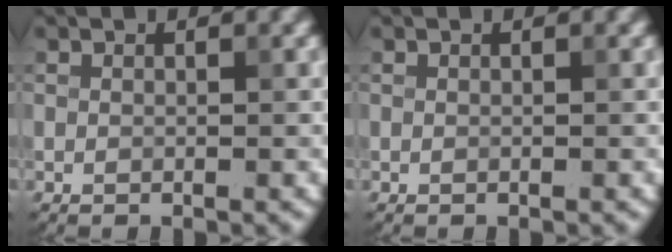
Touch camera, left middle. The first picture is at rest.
{"total": 0.0}